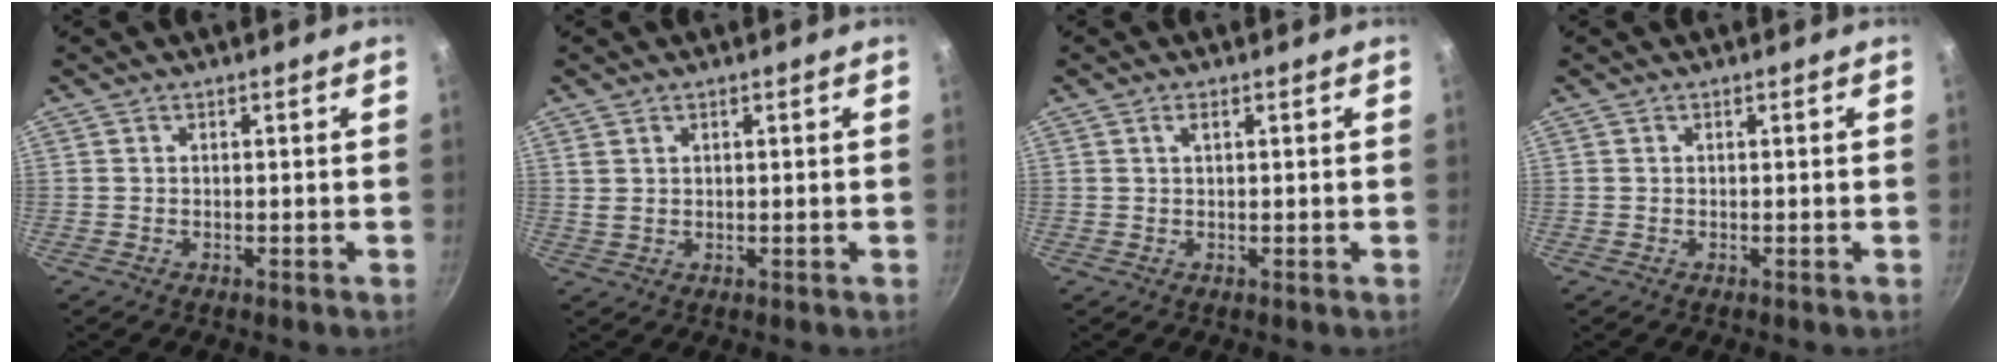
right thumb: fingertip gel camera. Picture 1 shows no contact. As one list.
[{"total": 1.3, "force": [0.9, 0.8, 0.4], "torque": [-0.007, -0.004, 0.019]}, {"total": 1.1, "force": [0.3, 0.4, 1.0], "torque": [-0.016, 0.001, 0.004]}, {"total": 0.0}]